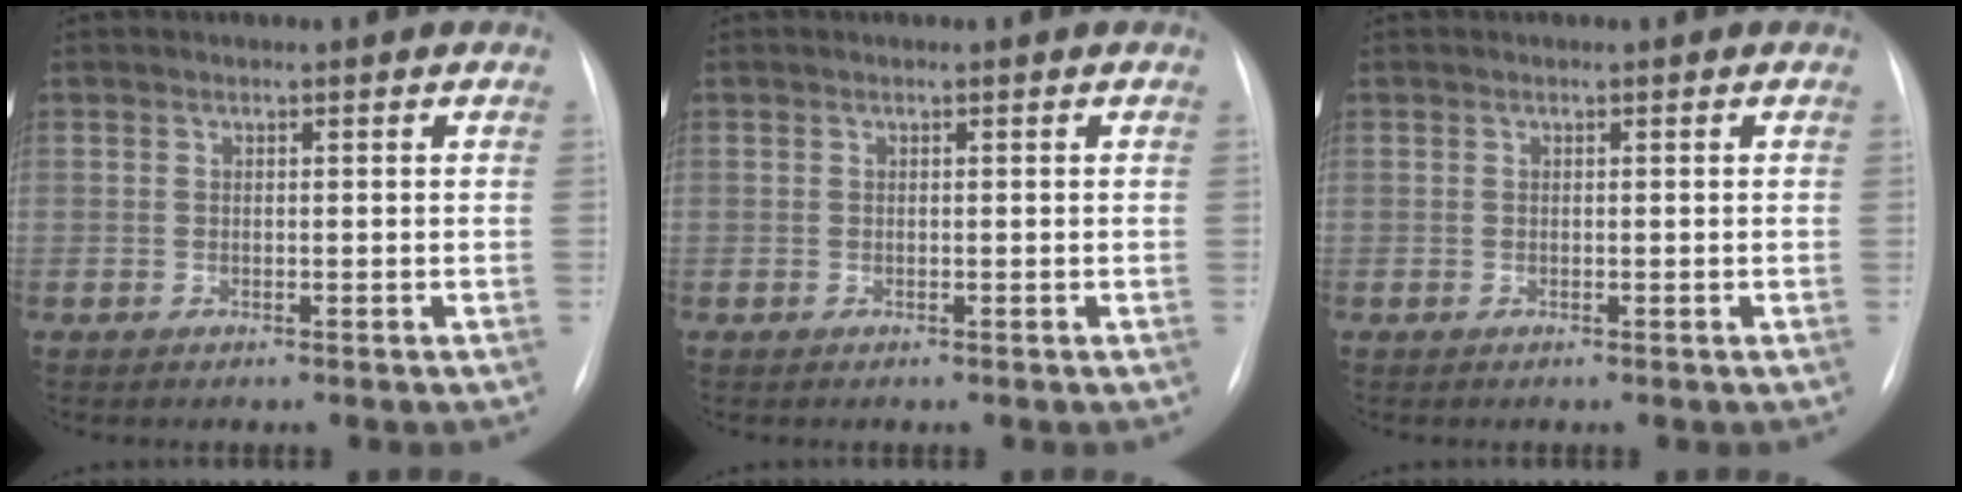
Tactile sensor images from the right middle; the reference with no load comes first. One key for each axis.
{"total": 0.0}
{"total": 0.0}